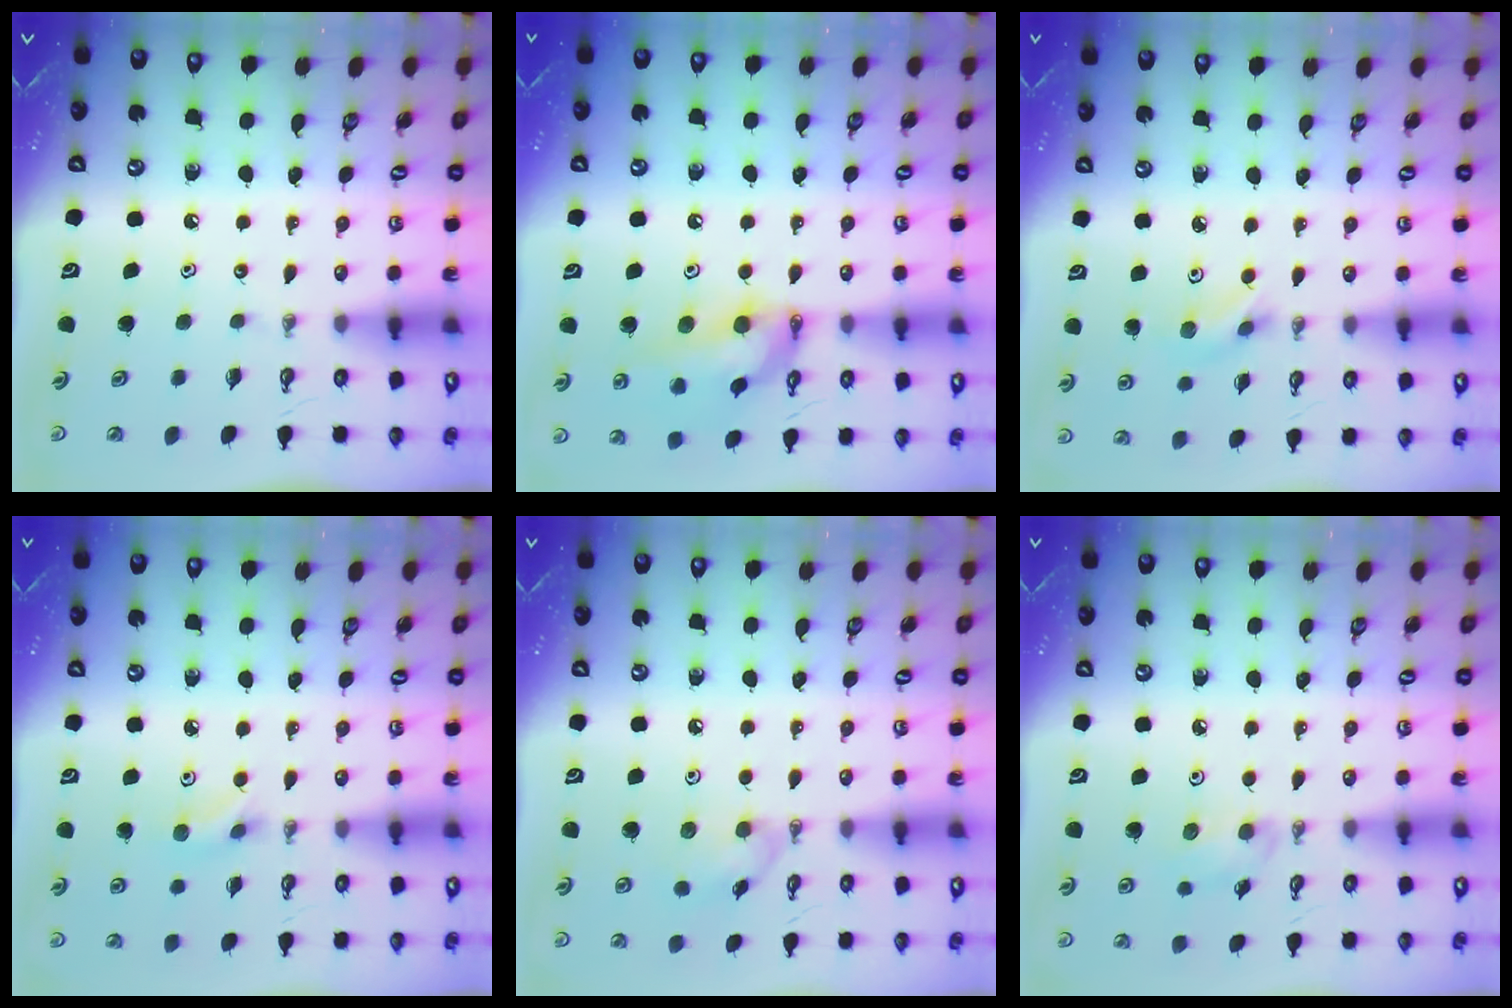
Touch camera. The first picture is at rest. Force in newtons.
{"total": 14.3, "press": 14.2, "slide": 1.8}
{"total": 3.9, "press": 3.8, "slide": 0.8}
{"total": 3.9, "press": 3.8, "slide": 0.7}
{"total": 7.8, "press": 7.8, "slide": 0.8}
{"total": 5.3, "press": 5.1, "slide": 1.5}